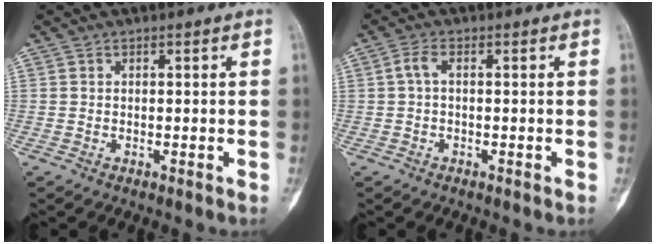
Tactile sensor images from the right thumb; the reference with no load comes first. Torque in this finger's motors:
{"motor_torque": [0.09, 0.10, 0.10, -0.10, -0.06]}